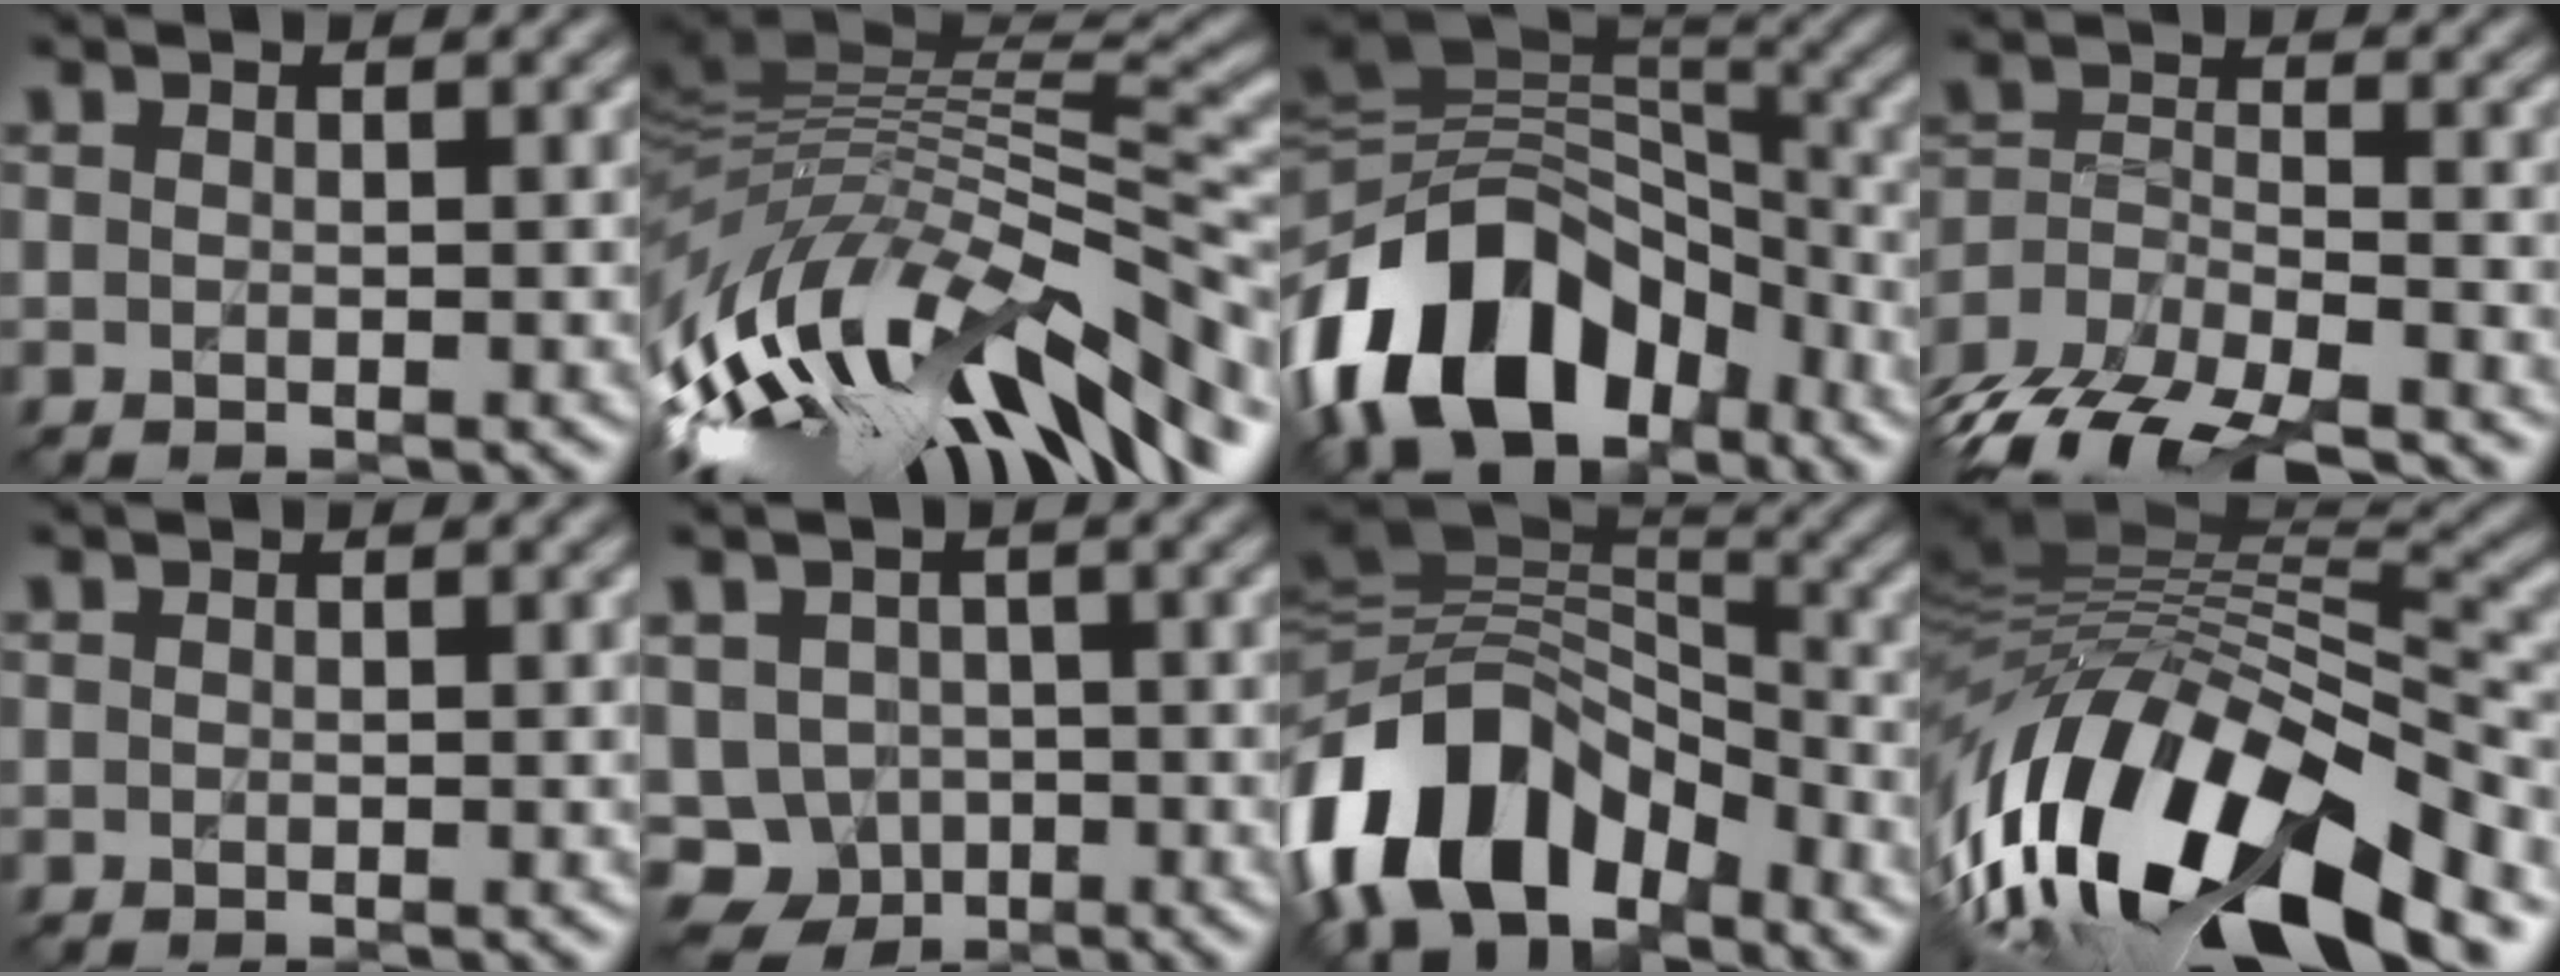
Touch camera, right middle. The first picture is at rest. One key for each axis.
{"total": 15.3, "fx": -6.0, "fy": 5.5, "fz": 12.9, "tx": -0.244, "ty": 0.011, "tz": -0.100}
{"total": 14.2, "fx": -7.1, "fy": 9.3, "fz": 8.1, "tx": -0.157, "ty": 0.015, "tz": -0.130}
{"total": 12.8, "fx": -11.3, "fy": 4.5, "fz": 4.1, "tx": -0.077, "ty": -0.005, "tz": -0.176}
{"total": 0.0}
{"total": 5.6, "fx": -2.3, "fy": 4.8, "fz": 1.8, "tx": -0.025, "ty": -0.005, "tz": -0.038}
{"total": 12.6, "fx": -7.3, "fy": 7.5, "fz": 7.0, "tx": -0.131, "ty": 0.016, "tz": -0.141}
{"total": 17.9, "fx": -8.5, "fy": 7.0, "fz": 14.2, "tx": -0.262, "ty": -0.005, "tz": -0.146}